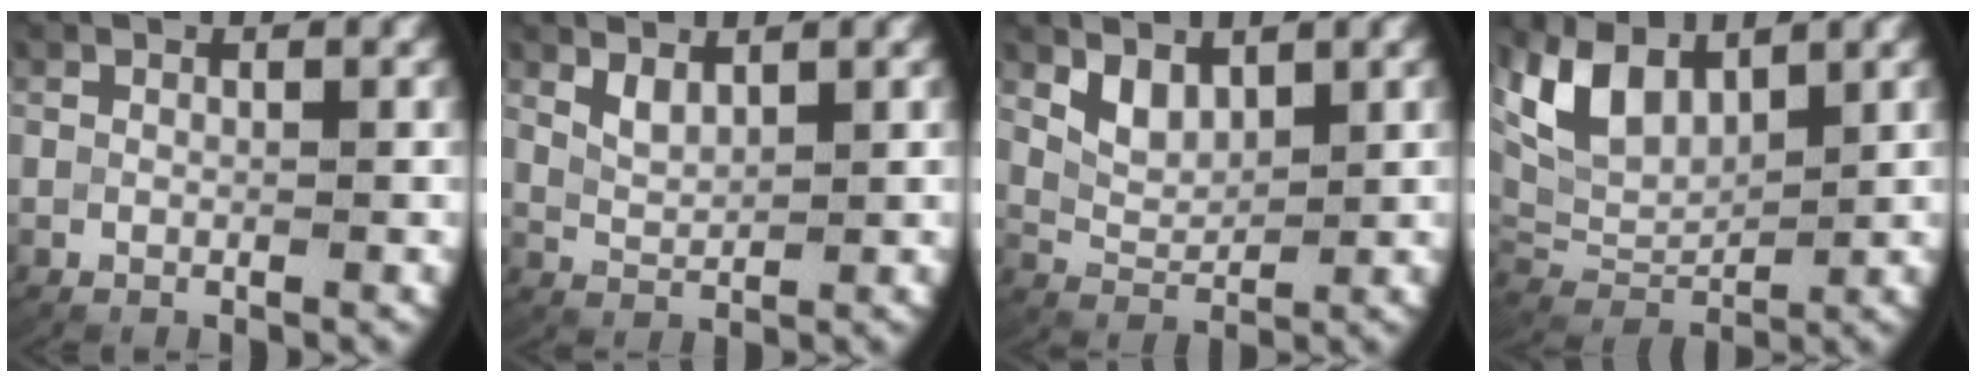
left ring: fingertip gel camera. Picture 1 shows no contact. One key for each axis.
{"total": 1.7, "fx": 1.2, "fy": 0.7, "fz": 1.0, "tx": -0.028, "ty": -0.009, "tz": 0.031}
{"total": 2.7, "fx": 1.6, "fy": 1.7, "fz": 1.4, "tx": -0.043, "ty": -0.014, "tz": 0.037}
{"total": 8.7, "fx": 3.0, "fy": 6.1, "fz": 5.5, "tx": -0.135, "ty": -0.010, "tz": 0.060}